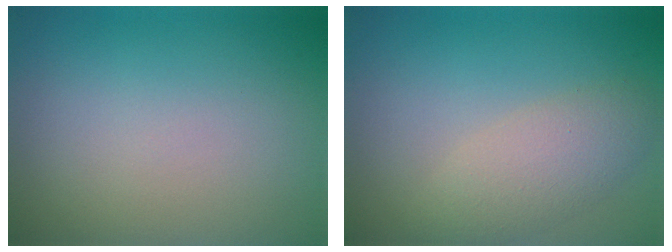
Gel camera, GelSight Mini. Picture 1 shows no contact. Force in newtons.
{"total": 3.6, "press": 3.6, "slide": 0.3}